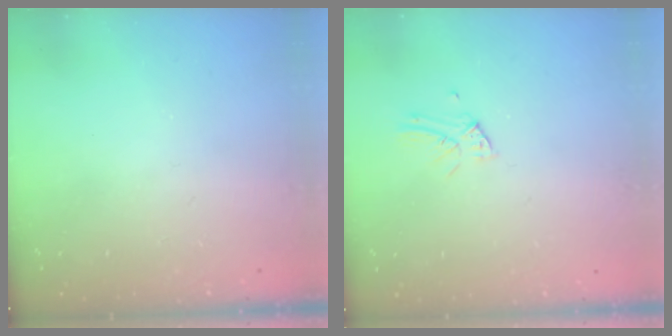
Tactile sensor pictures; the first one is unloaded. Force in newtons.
{"total": 3.0, "press": 3.0, "slide": 0.3}